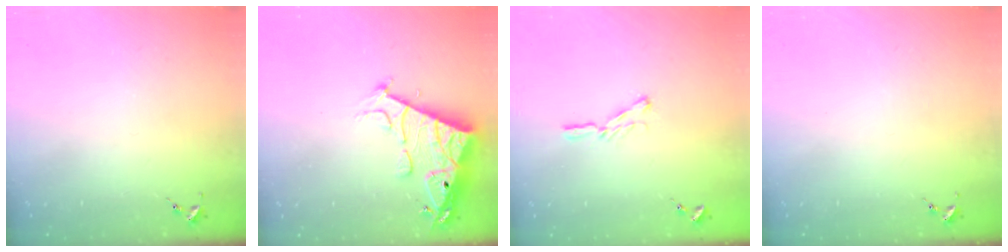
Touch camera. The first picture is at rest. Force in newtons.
{"total": 15.6, "press": 15.5, "slide": 1.5}
{"total": 4.7, "press": 4.6, "slide": 0.6}
{"total": 0.0}